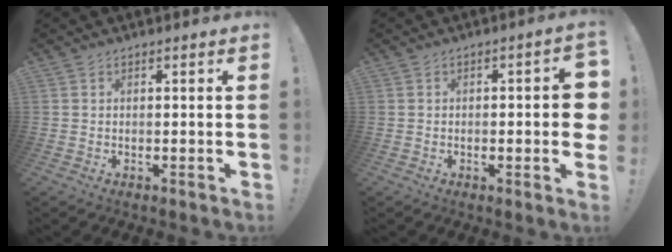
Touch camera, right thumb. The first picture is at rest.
{"total": 5.2, "force": [-0.5, 1.1, 5.1], "torque": [-0.067, -0.001, -0.006]}